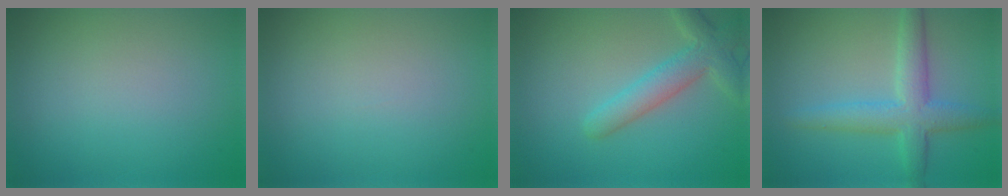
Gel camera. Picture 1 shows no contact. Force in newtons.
{"total": 0.0}
{"total": 3.9, "press": 3.9, "slide": 0.4}
{"total": 4.5, "press": 4.5, "slide": 0.1}